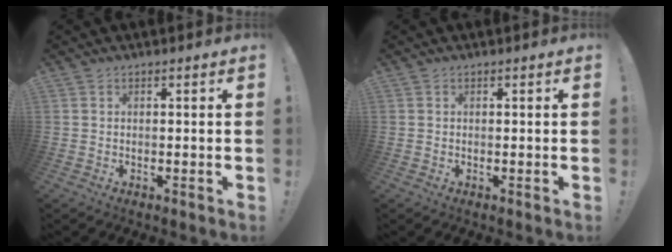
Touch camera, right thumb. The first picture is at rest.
{"total": 0.0}